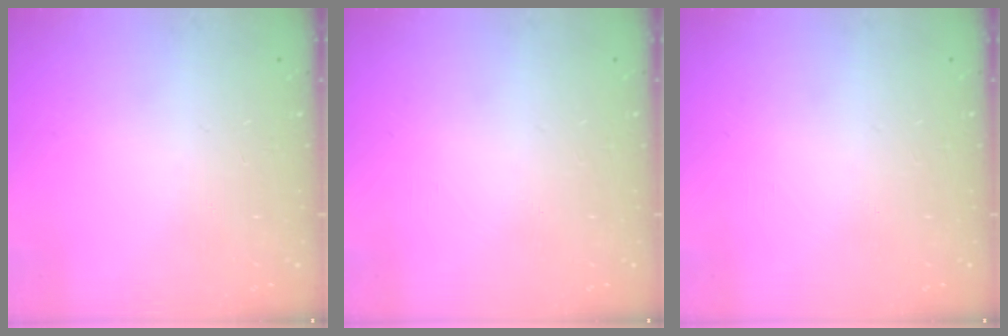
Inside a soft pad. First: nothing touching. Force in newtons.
{"total": 0.0}
{"total": 0.0}